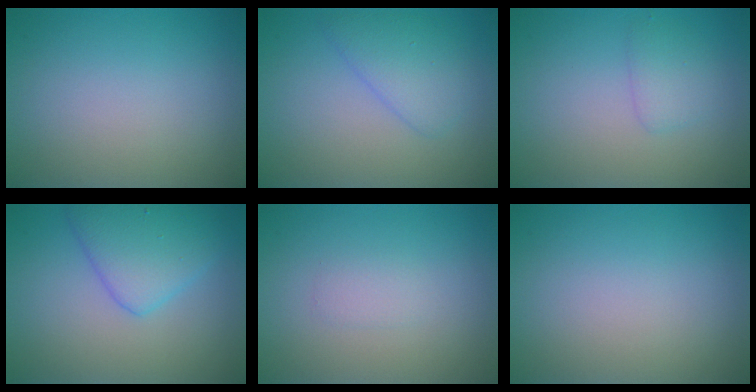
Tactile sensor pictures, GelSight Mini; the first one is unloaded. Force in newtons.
{"total": 3.0, "press": 3.0, "slide": 0.2}
{"total": 1.6, "press": 1.6, "slide": 0.1}
{"total": 4.4, "press": 4.4, "slide": 0.2}
{"total": 1.0, "press": 1.0, "slide": 0.0}
{"total": 0.0}